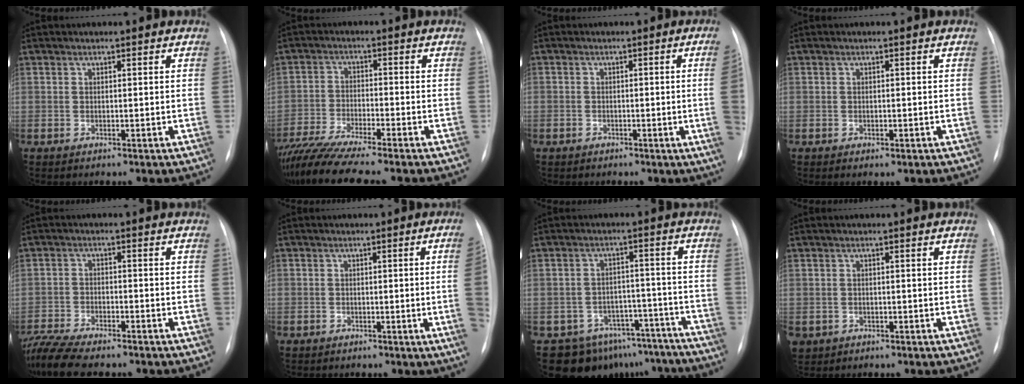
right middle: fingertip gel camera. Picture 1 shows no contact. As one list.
[{"total": 12.0, "force": [-10.3, -0.2, 6.3], "torque": [-0.113, -0.022, -0.174]}, {"total": 4.1, "force": [-0.9, -0.7, 4.0], "torque": [-0.046, -0.002, -0.016]}, {"total": 0.7, "force": [-0.3, 0.5, 0.5], "torque": [-0.007, -0.001, -0.003]}, {"total": 11.3, "force": [-9.7, 2.3, 5.2], "torque": [-0.098, -0.010, -0.159]}, {"total": 4.6, "force": [-0.9, -0.9, 4.4], "torque": [-0.048, -0.002, -0.016]}, {"total": 13.7, "force": [-11.2, 7.7, 1.2], "torque": [0.000, 0.047, -0.135]}, {"total": 3.3, "force": [-1.7, 2.7, 0.6], "torque": [-0.013, 0.001, -0.025]}]